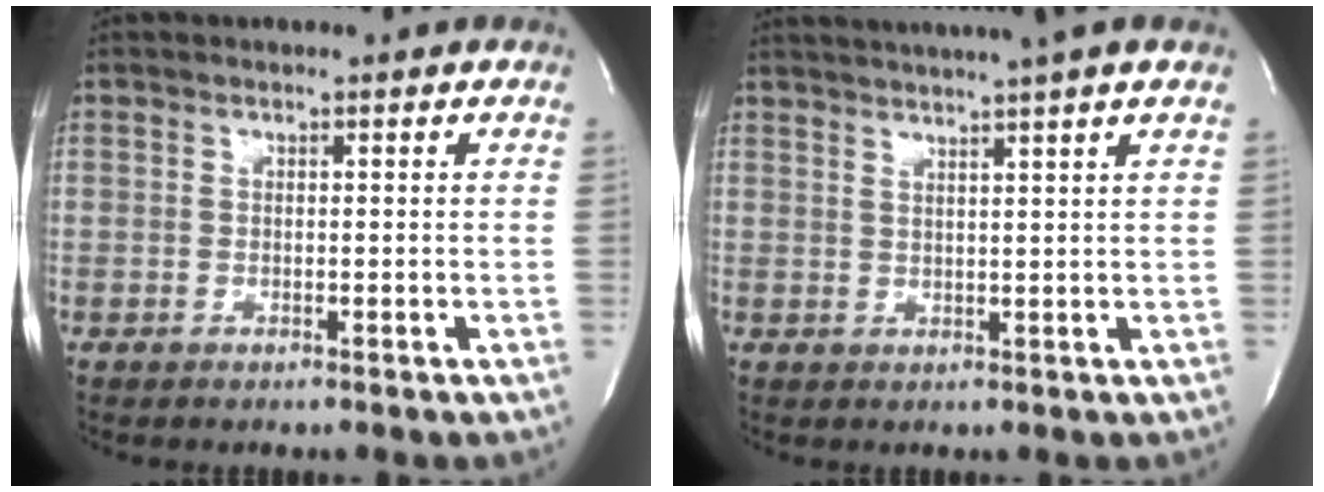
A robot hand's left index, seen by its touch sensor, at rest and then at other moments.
{"total": 10.8, "force": [9.1, -1.2, 5.7], "torque": [-0.097, 0.007, 0.109]}